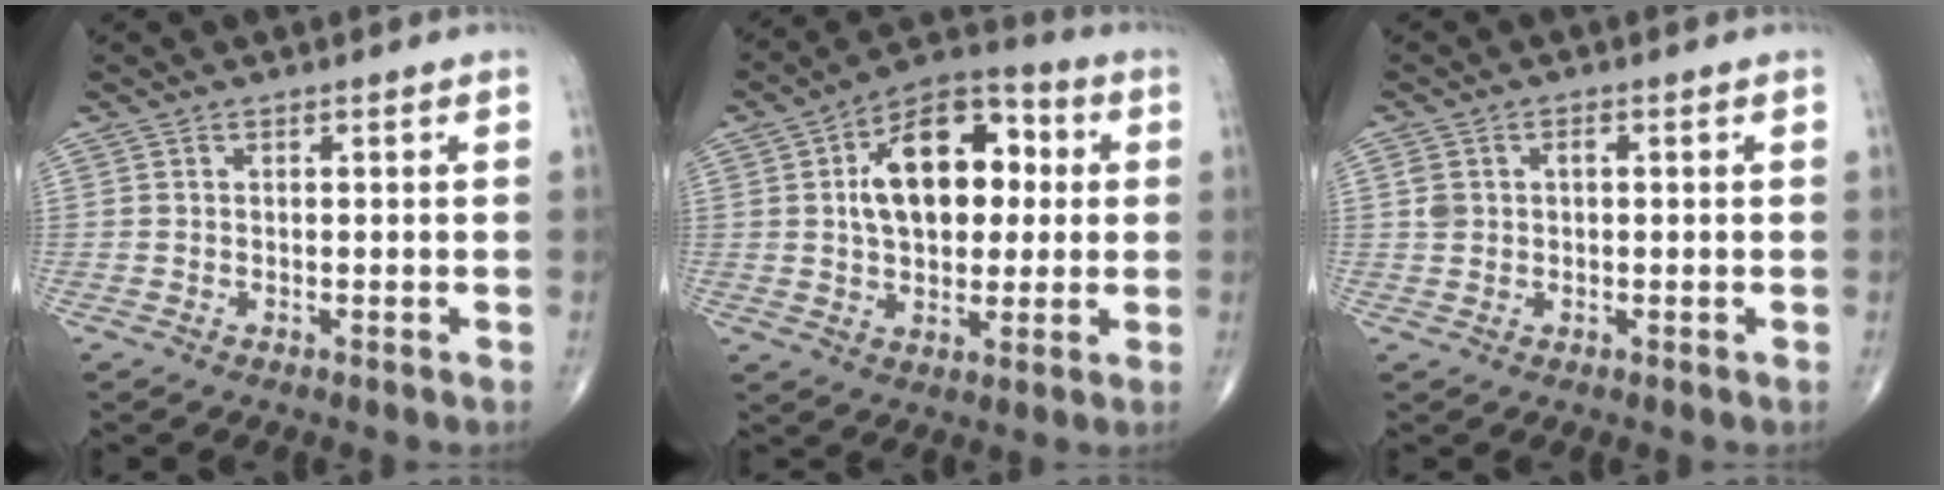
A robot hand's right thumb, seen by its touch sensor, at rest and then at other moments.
{"total": 17.1, "force": [2.8, 10.4, 13.3], "torque": [-0.176, 0.021, 0.039]}
{"total": 2.8, "force": [0.4, 2.2, 1.8], "torque": [-0.032, 0.010, 0.009]}